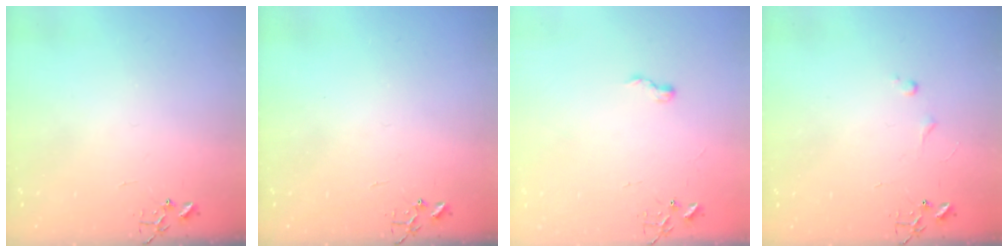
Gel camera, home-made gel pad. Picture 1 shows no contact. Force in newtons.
{"total": 0.0}
{"total": 6.1, "press": 6.0, "slide": 0.7}
{"total": 3.6, "press": 3.6, "slide": 0.5}